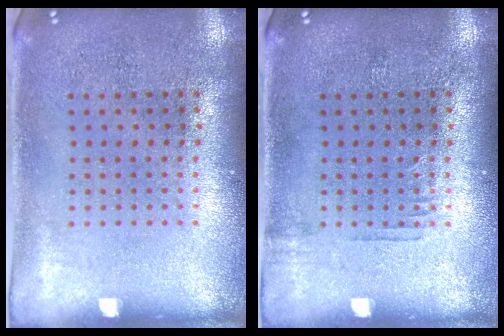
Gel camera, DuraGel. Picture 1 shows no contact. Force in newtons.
{"total": 0.6, "press": 0.6, "slide": 0.2}